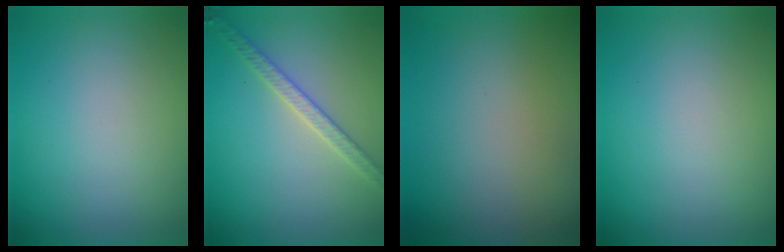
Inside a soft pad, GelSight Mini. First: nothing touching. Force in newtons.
{"total": 2.9, "press": 2.8, "slide": 0.6}
{"total": 0.0}
{"total": 0.0}